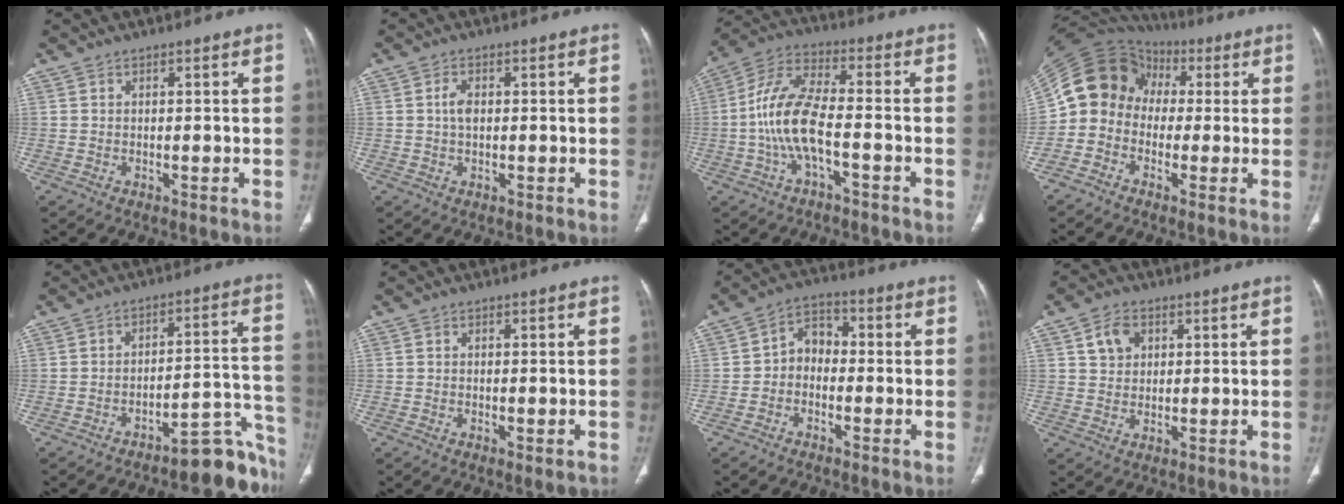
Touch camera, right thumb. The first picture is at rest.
{"total": 2.5, "force": [0.2, 1.4, 2.0], "torque": [-0.039, 0.003, 0.001]}
{"total": 11.6, "force": [-3.0, 4.6, 10.3], "torque": [-0.225, 0.042, -0.058]}
{"total": 13.1, "force": [0.0, 11.5, 6.2], "torque": [-0.103, 0.052, -0.016]}
{"total": 12.6, "force": [-10.2, 3.1, 6.7], "torque": [-0.033, 0.116, -0.143]}
{"total": 4.5, "force": [-0.7, 1.6, 4.1], "torque": [-0.065, -0.016, -0.011]}
{"total": 5.6, "force": [-1.2, 4.4, 3.3], "torque": [-0.034, 0.028, -0.037]}
{"total": 4.9, "force": [2.0, 3.8, 2.4], "torque": [-0.026, -0.006, 0.037]}